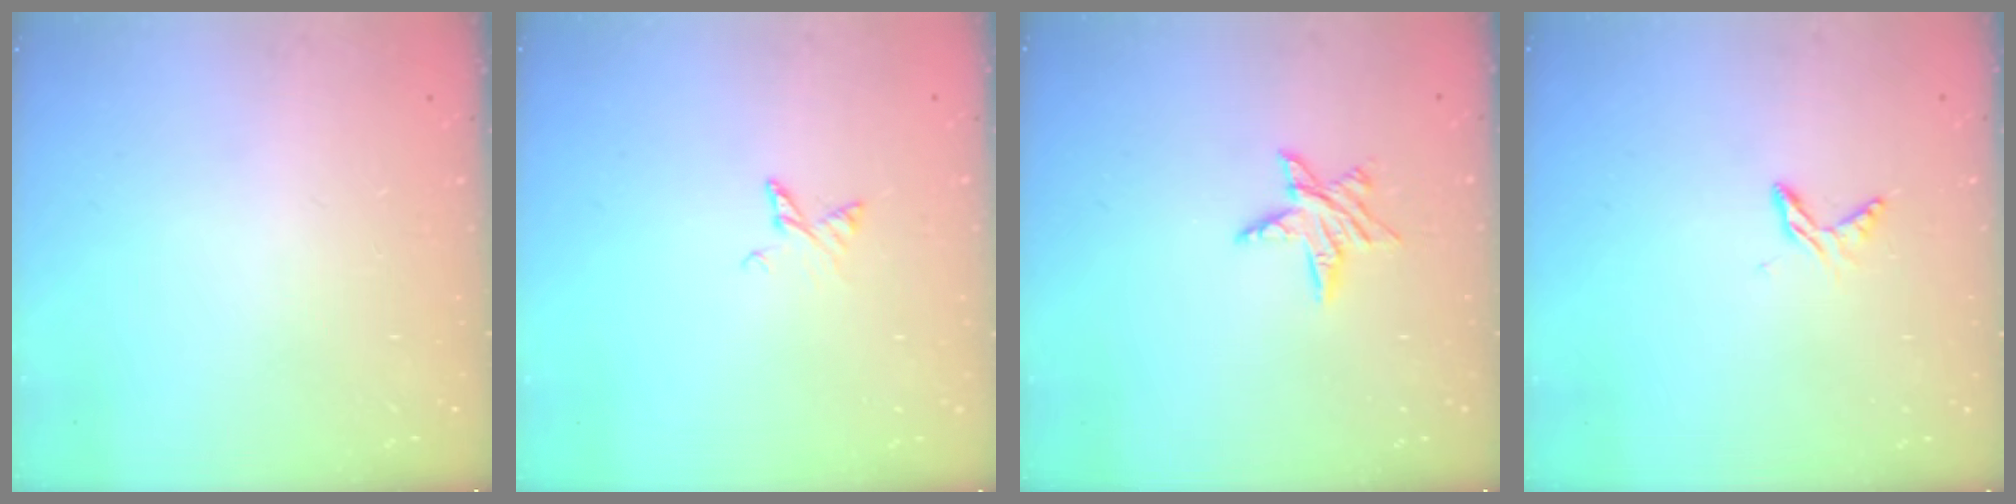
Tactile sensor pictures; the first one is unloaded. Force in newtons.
{"total": 3.5, "press": 3.5, "slide": 0.3}
{"total": 6.5, "press": 6.5, "slide": 0.3}
{"total": 5.9, "press": 5.9, "slide": 0.6}